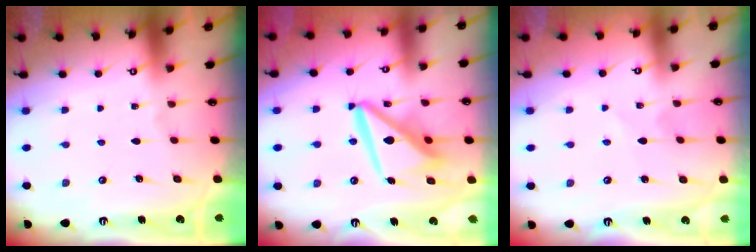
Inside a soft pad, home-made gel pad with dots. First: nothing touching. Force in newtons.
{"total": 13.3, "press": 13.2, "slide": 1.5}
{"total": 3.0, "press": 3.0, "slide": 0.4}